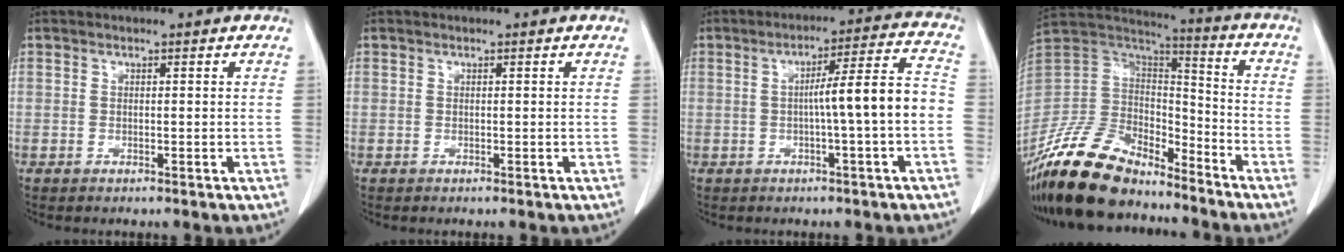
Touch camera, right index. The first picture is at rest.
{"total": 0.0}
{"total": 8.9, "force": [-1.4, -0.4, 8.8], "torque": [-0.128, 0.025, -0.021]}
{"total": 20.5, "force": [-16.8, 7.3, 9.2], "torque": [-0.201, 0.008, -0.320]}